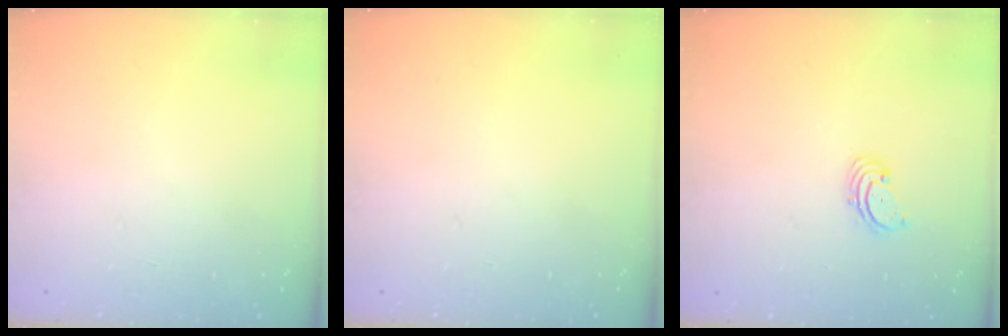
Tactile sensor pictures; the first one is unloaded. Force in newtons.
{"total": 0.0}
{"total": 1.7, "press": 1.6, "slide": 0.2}